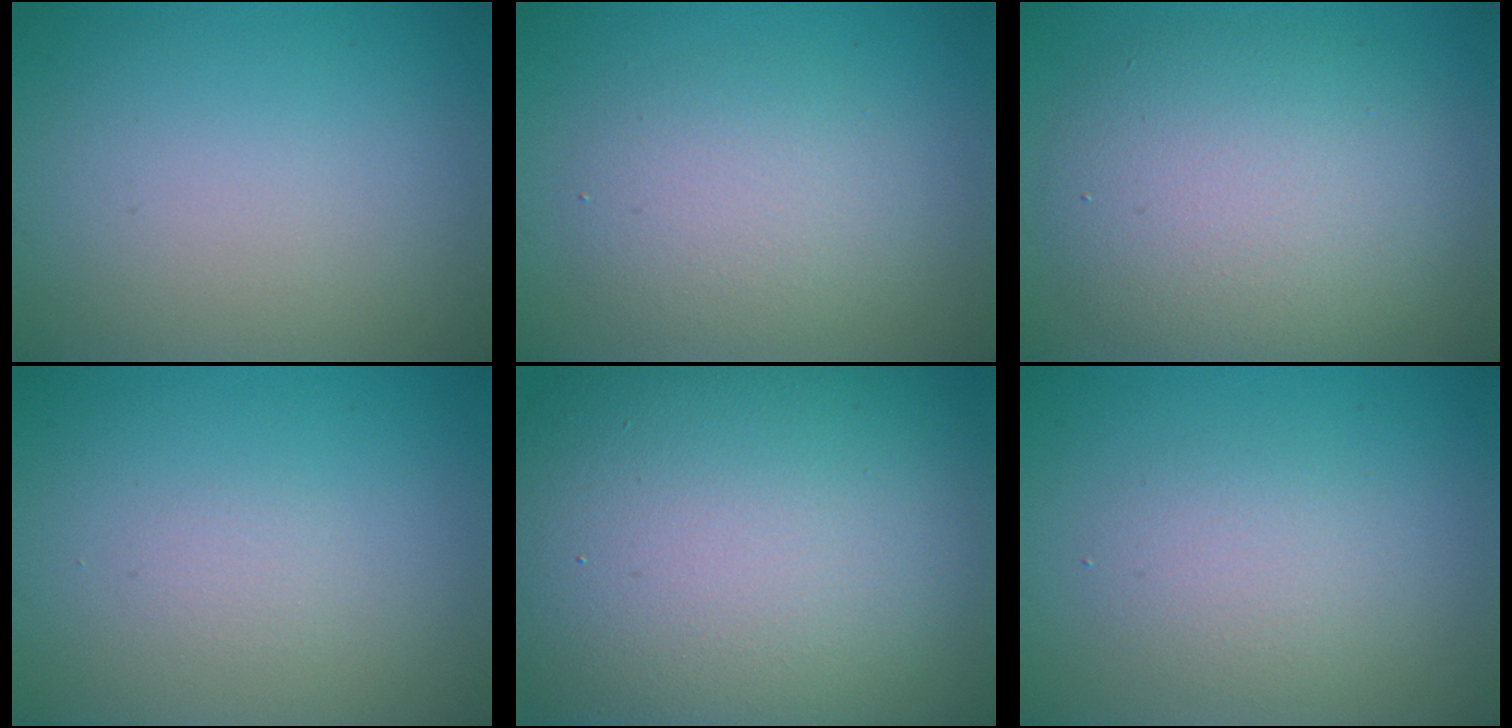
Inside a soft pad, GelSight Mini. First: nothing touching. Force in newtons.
{"total": 3.6, "press": 3.6, "slide": 0.4}
{"total": 7.5, "press": 7.5, "slide": 0.4}
{"total": 0.7, "press": 0.7, "slide": 0.1}
{"total": 19.7, "press": 19.6, "slide": 1.3}
{"total": 2.4, "press": 2.4, "slide": 0.1}